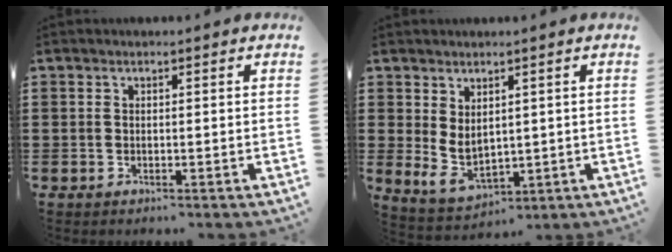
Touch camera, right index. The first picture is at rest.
{"total": 4.2, "force": [1.3, 2.9, 2.8], "torque": [-0.073, -0.003, 0.024]}